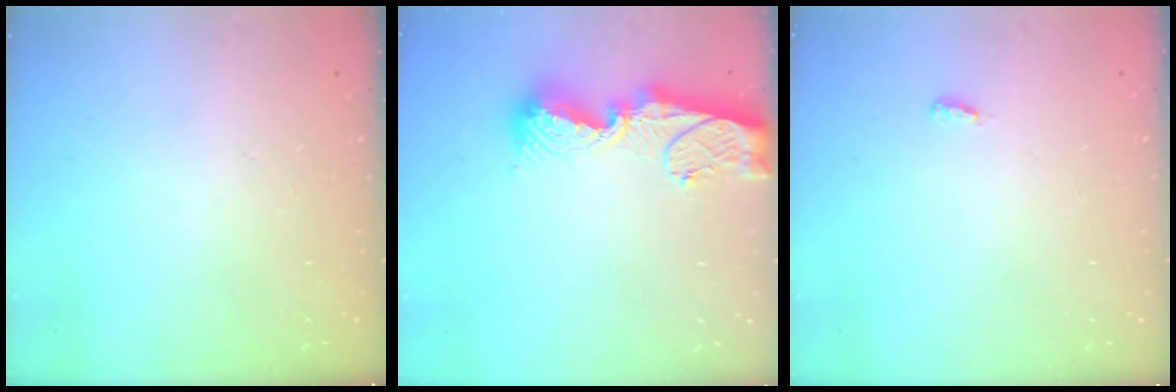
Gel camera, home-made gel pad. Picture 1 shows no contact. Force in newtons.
{"total": 11.9, "press": 11.9, "slide": 1.4}
{"total": 4.9, "press": 2.7, "slide": 4.0}